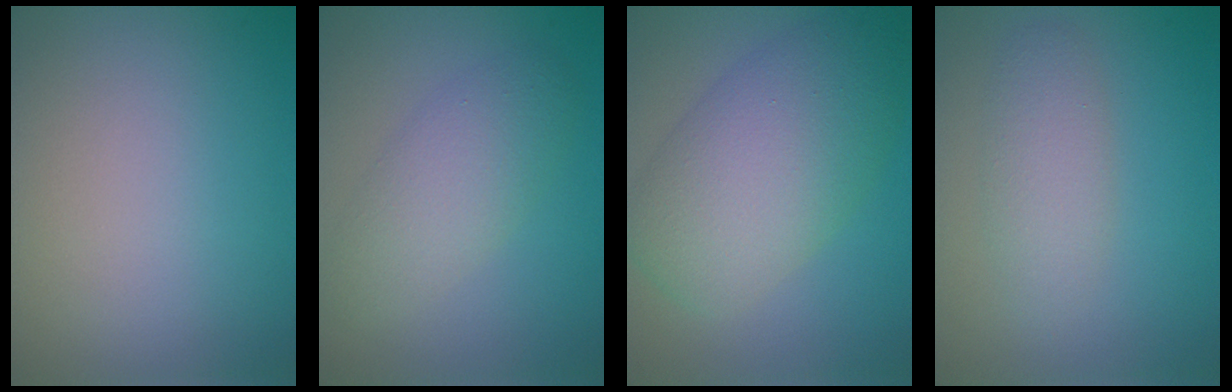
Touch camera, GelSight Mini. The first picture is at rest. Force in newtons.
{"total": 3.8, "press": 3.8, "slide": 0.0}
{"total": 7.8, "press": 7.8, "slide": 0.5}
{"total": 2.6, "press": 2.6, "slide": 0.2}